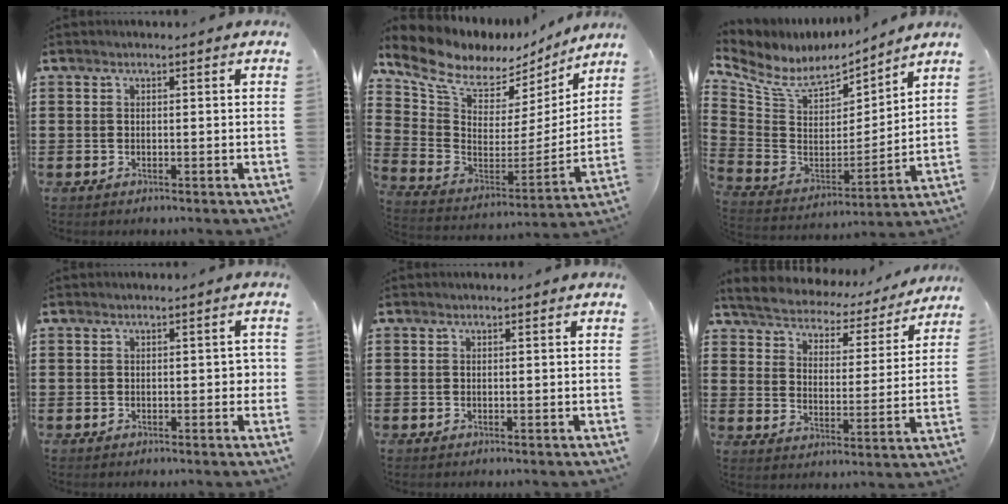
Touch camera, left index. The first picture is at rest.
{"total": 8.2, "force": [6.8, 3.8, 2.5], "torque": [-0.095, -0.052, 0.119]}
{"total": 7.8, "force": [6.0, 3.7, 3.2], "torque": [-0.100, -0.039, 0.105]}
{"total": 1.7, "force": [-0.3, 0.7, 1.6], "torque": [-0.029, 0.003, -0.007]}
{"total": 0.0}
{"total": 3.7, "force": [3.7, 0.6, 0.1], "torque": [-0.028, -0.031, 0.055]}